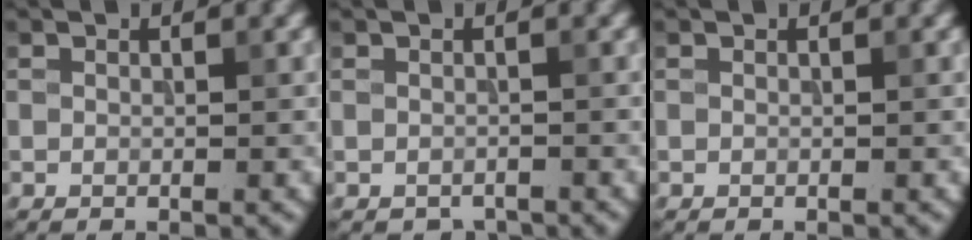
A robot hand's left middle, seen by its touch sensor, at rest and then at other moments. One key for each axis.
{"total": 1.0, "fx": -0.9, "fy": 0.4, "fz": 0.1, "tx": -0.002, "ty": -0.004, "tz": -0.016}
{"total": 0.0}